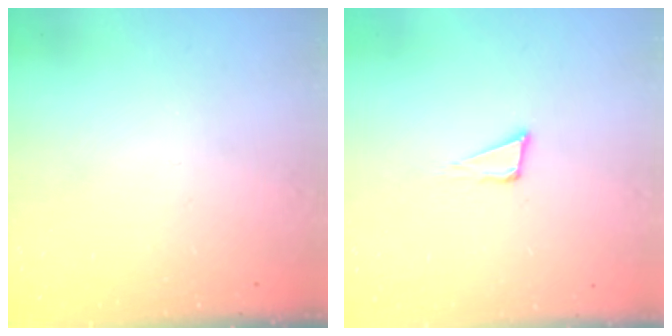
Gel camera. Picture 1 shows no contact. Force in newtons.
{"total": 3.8, "press": 3.7, "slide": 0.9}